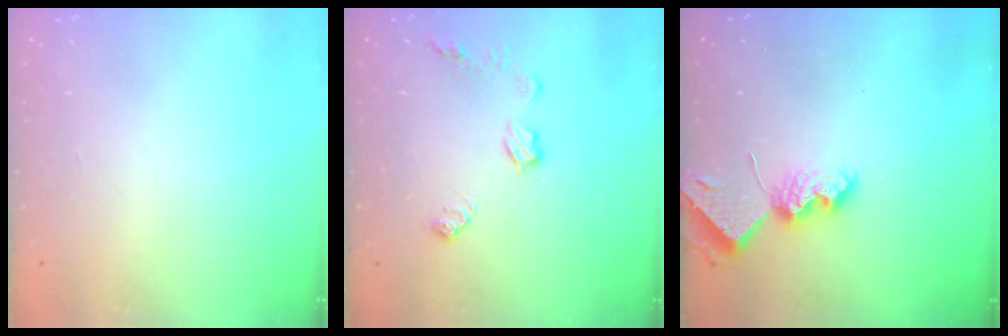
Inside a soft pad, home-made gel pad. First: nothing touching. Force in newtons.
{"total": 7.9, "press": 7.9, "slide": 0.3}
{"total": 7.6, "press": 7.6, "slide": 0.8}